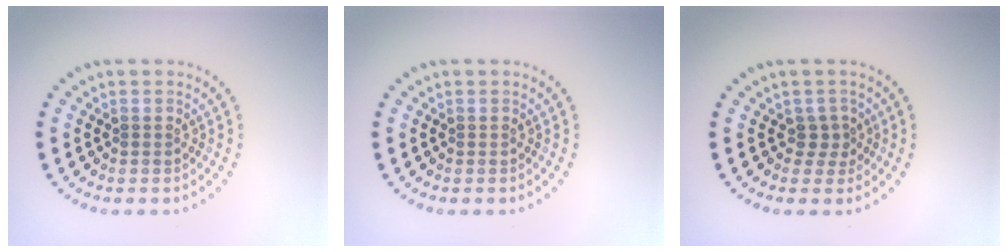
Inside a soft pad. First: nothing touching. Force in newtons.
{"total": 0.0}
{"total": 1.7, "press": 1.1, "slide": 1.2}